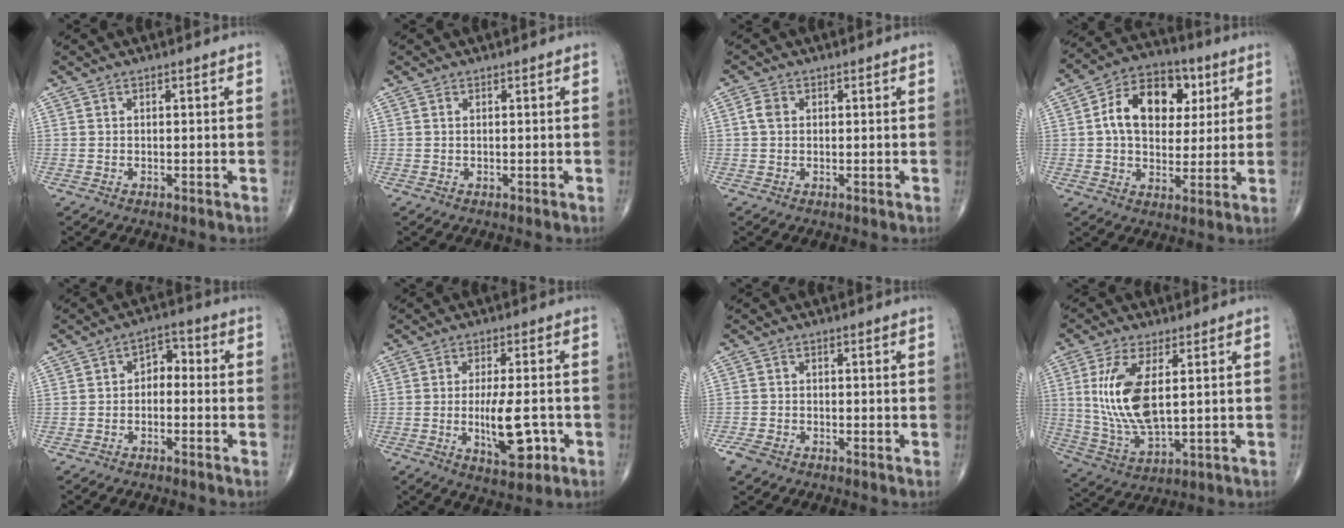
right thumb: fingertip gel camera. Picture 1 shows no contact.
{"total": 0.0}
{"total": 2.3, "force": [0.4, 1.7, 1.4], "torque": [-0.029, 0.006, 0.006]}
{"total": 15.4, "force": [3.7, 10.5, 10.7], "torque": [-0.140, 0.007, 0.054]}
{"total": 4.2, "force": [-0.8, 2.9, 2.9], "torque": [-0.025, 0.028, -0.028]}
{"total": 9.5, "force": [-2.2, 3.4, 8.5], "torque": [-0.135, -0.003, -0.028]}
{"total": 3.0, "force": [-2.0, 1.7, 1.6], "torque": [-0.038, -0.003, -0.039]}
{"total": 13.1, "force": [2.5, 5.6, 11.6], "torque": [-0.248, -0.018, 0.060]}